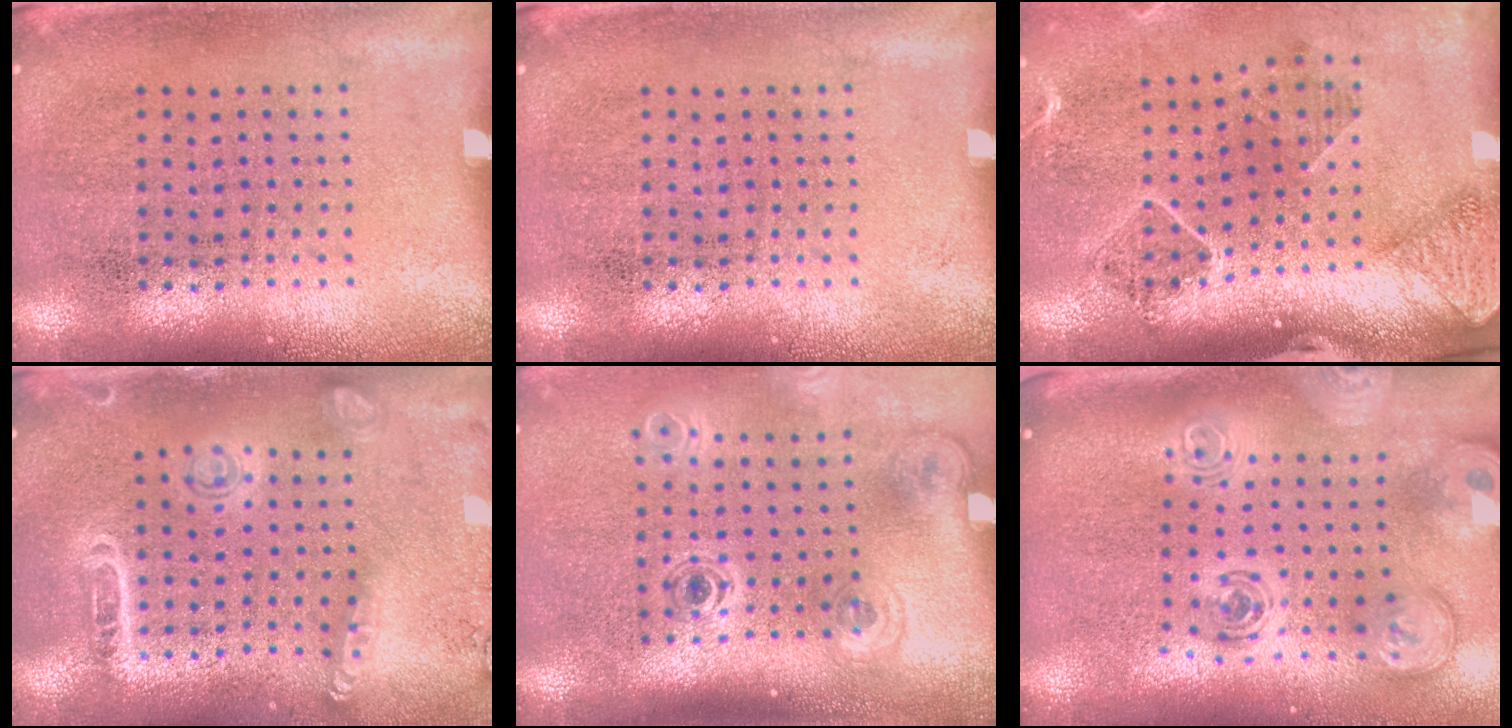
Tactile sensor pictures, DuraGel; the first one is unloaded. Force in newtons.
{"total": 0.0}
{"total": 1.6, "press": 1.6, "slide": 0.2}
{"total": 1.6, "press": 1.5, "slide": 0.5}
{"total": 1.9, "press": 1.3, "slide": 1.4}
{"total": 3.1, "press": 2.1, "slide": 2.3}